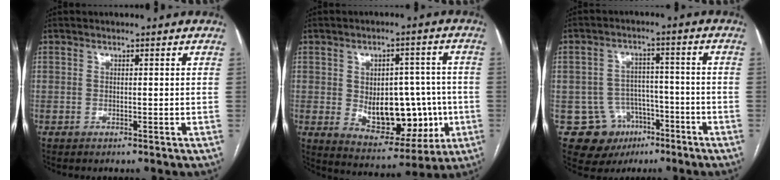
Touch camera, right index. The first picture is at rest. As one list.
[{"total": 13.5, "force": [-1.4, 7.8, 11.0], "torque": [-0.153, 0.014, 0.002]}, {"total": 9.1, "force": [-4.3, 7.9, 1.7], "torque": [-0.023, 0.022, -0.052]}]